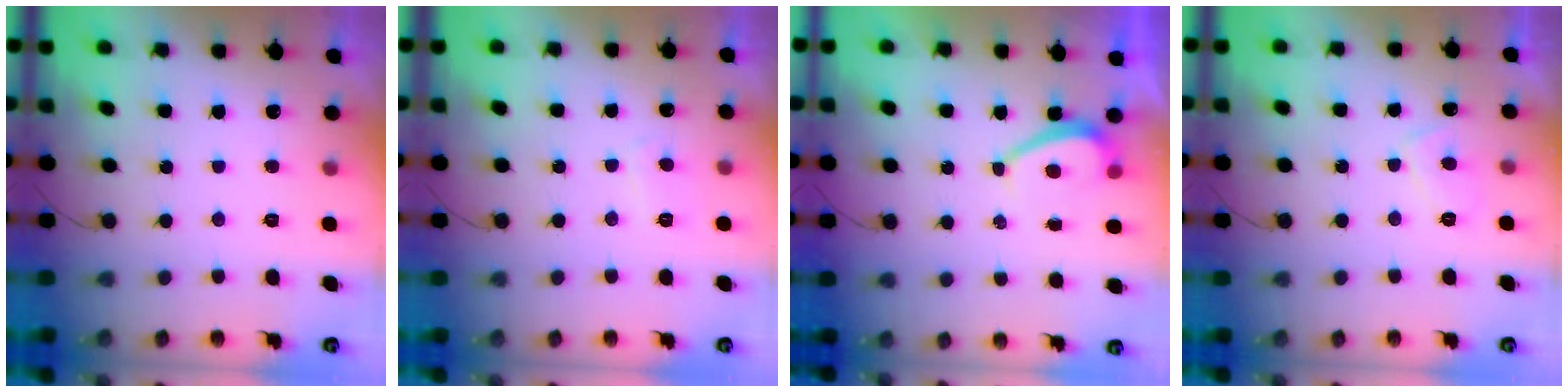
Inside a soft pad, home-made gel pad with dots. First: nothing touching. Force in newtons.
{"total": 3.2, "press": 3.1, "slide": 0.6}
{"total": 2.0, "press": 1.9, "slide": 0.6}
{"total": 3.6, "press": 3.5, "slide": 1.0}